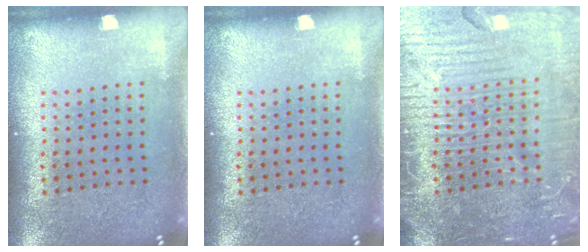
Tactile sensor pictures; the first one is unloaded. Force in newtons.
{"total": 0.0}
{"total": 7.2, "press": 7.1, "slide": 0.8}